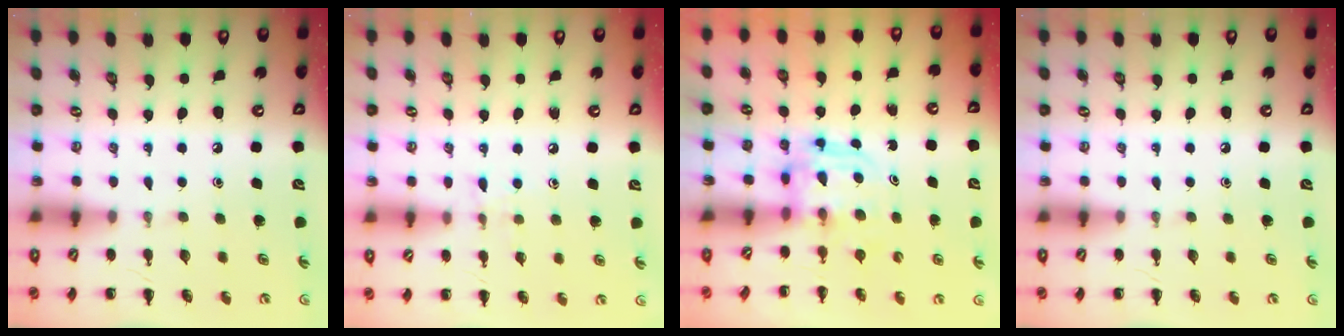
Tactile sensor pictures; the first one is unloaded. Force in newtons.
{"total": 6.0, "press": 5.6, "slide": 2.1}
{"total": 3.6, "press": 3.6, "slide": 0.2}
{"total": 0.0}